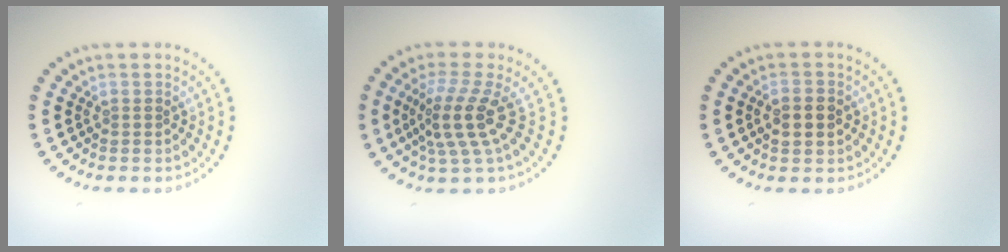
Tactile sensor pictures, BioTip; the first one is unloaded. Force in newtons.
{"total": 4.0, "press": 2.9, "slide": 2.8}
{"total": 2.5, "press": 2.4, "slide": 0.2}